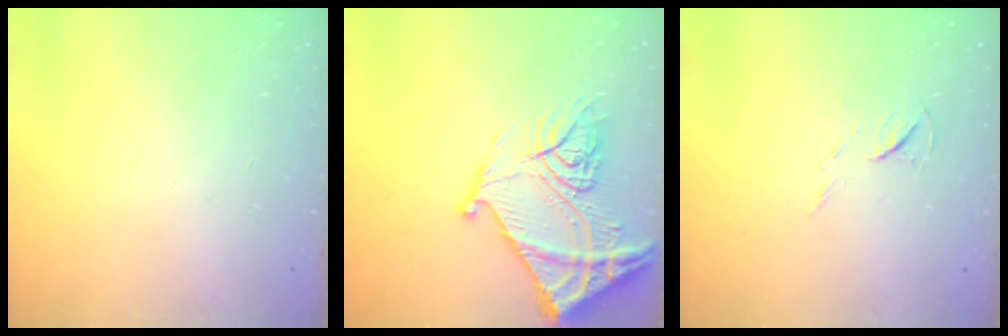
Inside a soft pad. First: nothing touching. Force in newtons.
{"total": 19.8, "press": 19.7, "slide": 2.1}
{"total": 5.2, "press": 5.1, "slide": 0.8}